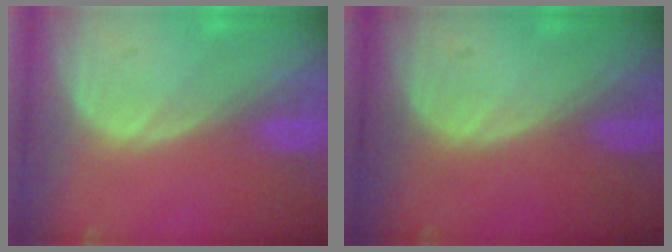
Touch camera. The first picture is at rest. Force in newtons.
{"total": 0.0}